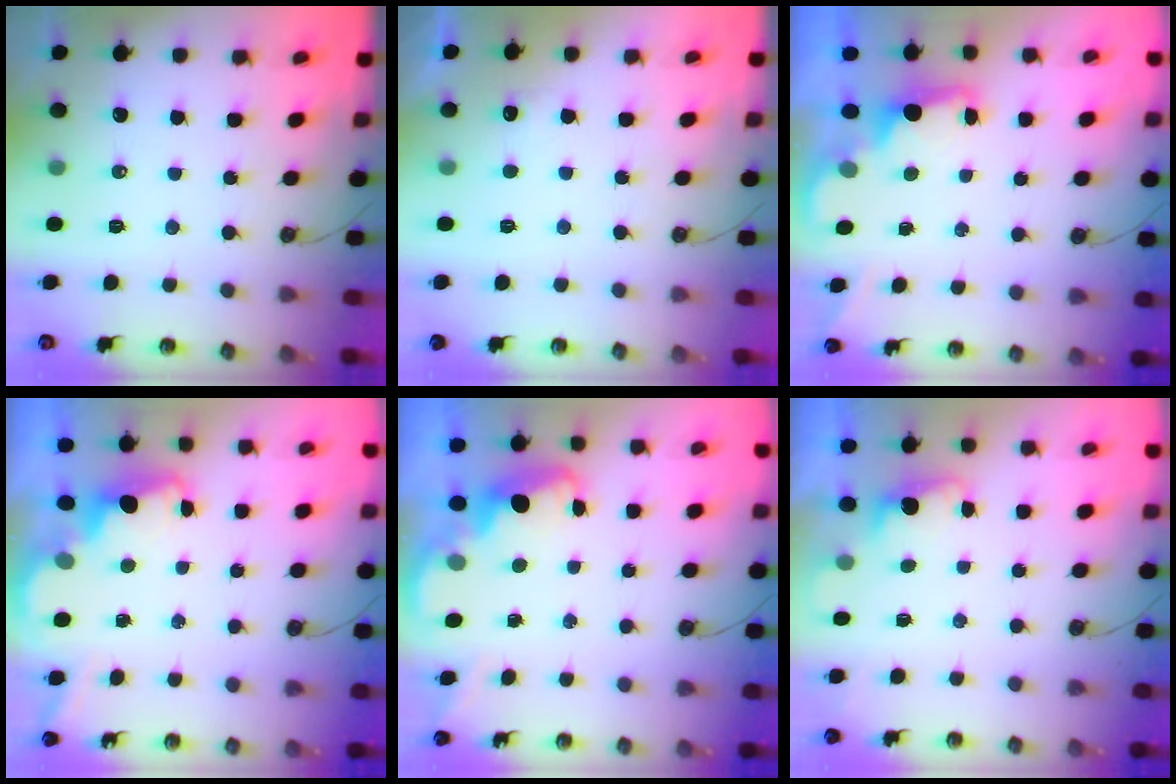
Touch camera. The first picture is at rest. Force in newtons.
{"total": 3.5, "press": 3.3, "slide": 1.2}
{"total": 1.5, "press": 1.4, "slide": 0.7}
{"total": 3.6, "press": 3.5, "slide": 0.7}
{"total": 2.8, "press": 2.6, "slide": 0.8}
{"total": 1.4, "press": 1.1, "slide": 0.8}